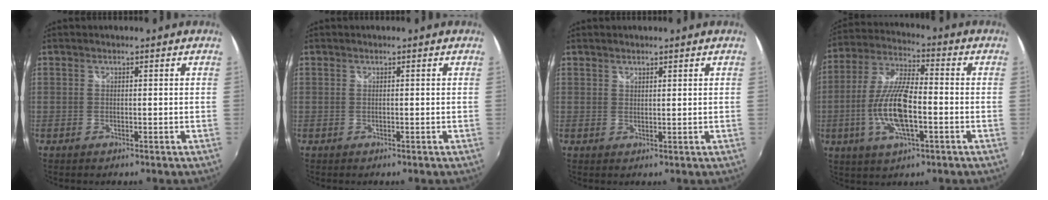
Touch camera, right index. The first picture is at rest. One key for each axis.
{"total": 0.0}
{"total": 1.1, "fx": 1.0, "fy": 0.4, "fz": 0.2, "tx": -0.001, "ty": 0.001, "tz": 0.018}
{"total": 13.2, "fx": -3.3, "fy": 4.2, "fz": 12.1, "tx": -0.250, "ty": -0.002, "tz": -0.064}